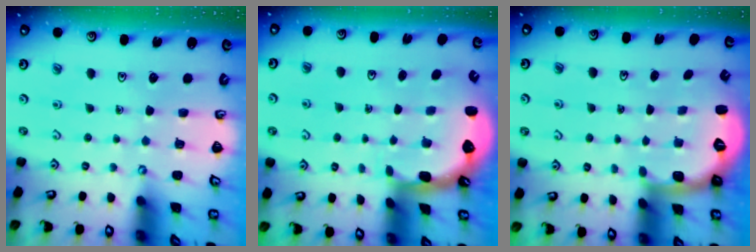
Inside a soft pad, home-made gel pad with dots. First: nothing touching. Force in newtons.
{"total": 2.5, "press": 1.6, "slide": 1.9}
{"total": 2.6, "press": 1.6, "slide": 2.1}